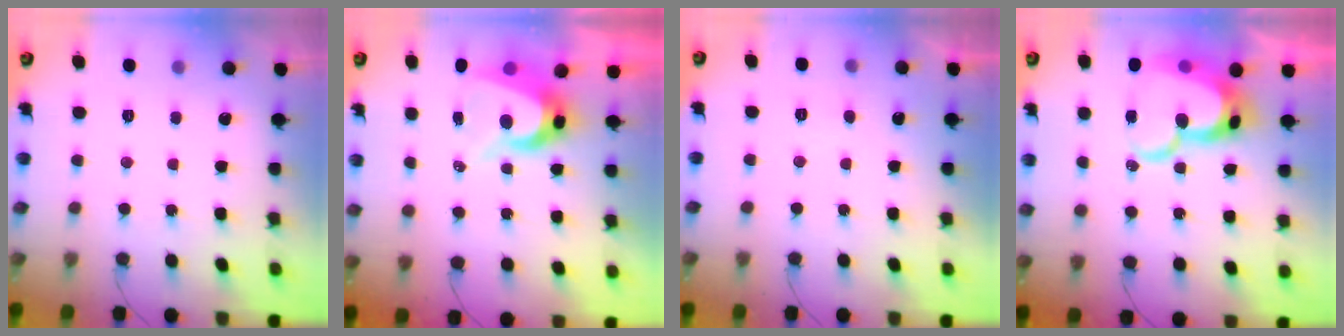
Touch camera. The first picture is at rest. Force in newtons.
{"total": 8.5, "press": 8.5, "slide": 0.7}
{"total": 2.3, "press": 2.3, "slide": 0.2}
{"total": 19.2, "press": 19.1, "slide": 2.0}